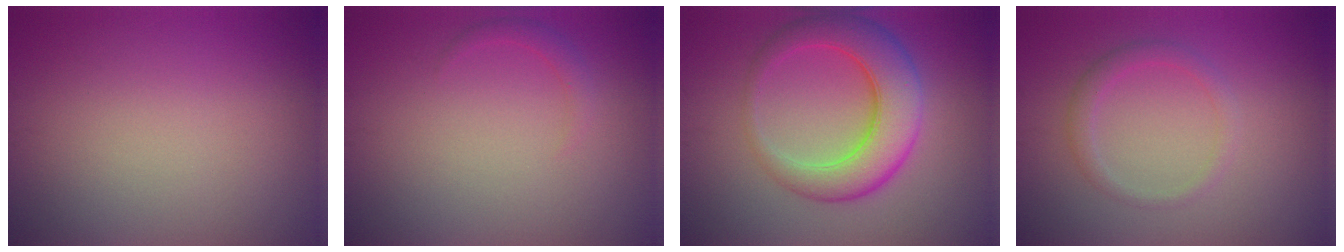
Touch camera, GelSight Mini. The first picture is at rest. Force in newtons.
{"total": 1.1, "press": 1.1, "slide": 0.1}
{"total": 6.8, "press": 6.8, "slide": 0.2}
{"total": 1.9, "press": 1.9, "slide": 0.1}